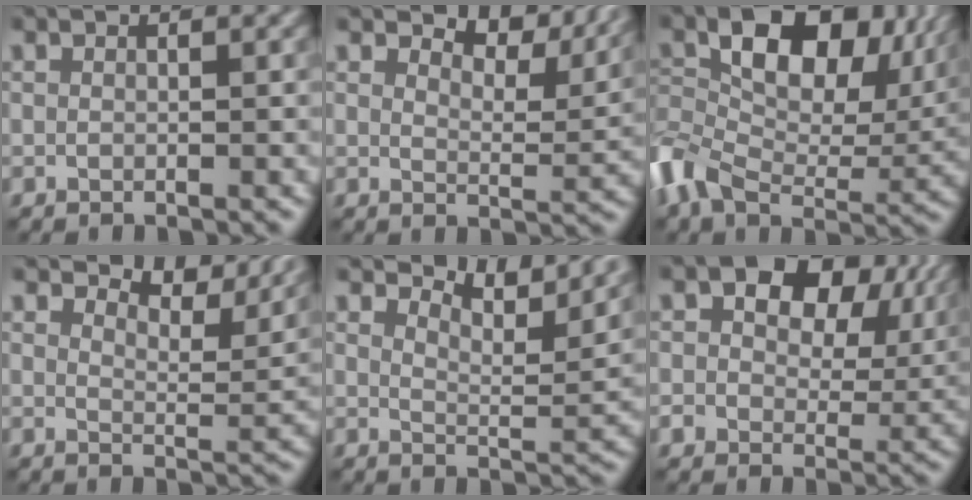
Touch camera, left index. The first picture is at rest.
{"total": 6.5, "force": [5.8, 1.9, 2.4], "torque": [-0.047, 0.000, 0.074]}
{"total": 13.8, "force": [2.6, 9.4, 9.7], "torque": [-0.198, -0.005, 0.039]}
{"total": 7.2, "force": [6.8, 1.4, 2.2], "torque": [-0.048, 0.003, 0.089]}
{"total": 7.8, "force": [7.1, 1.5, 2.7], "torque": [-0.049, 0.006, 0.098]}
{"total": 10.4, "force": [3.8, 7.0, 6.7], "torque": [-0.110, 0.000, 0.059]}